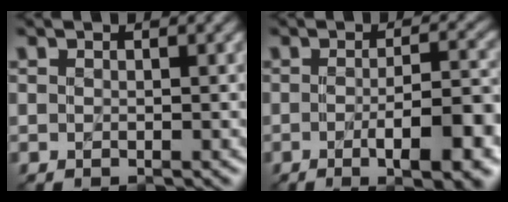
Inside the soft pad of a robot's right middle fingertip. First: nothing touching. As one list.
[{"total": 7.8, "force": [-2.4, 2.3, 7.1], "torque": [-0.088, -0.001, -0.027]}]